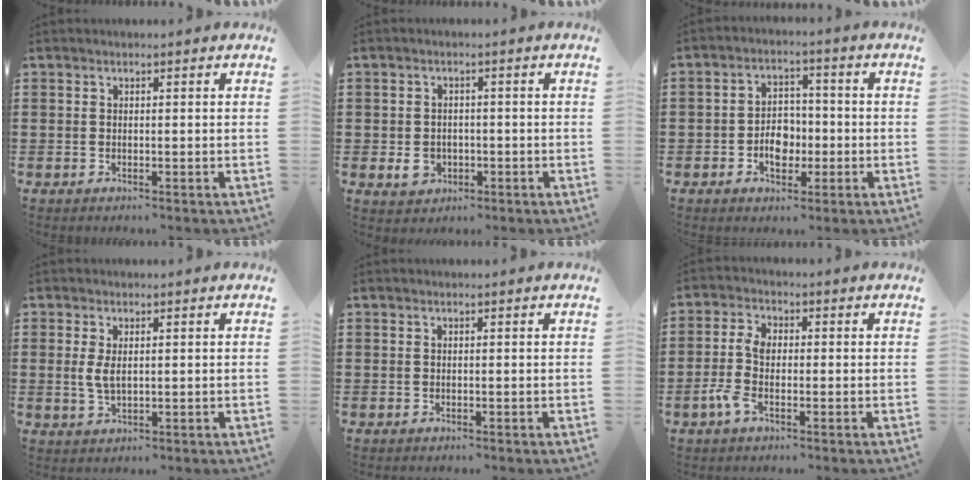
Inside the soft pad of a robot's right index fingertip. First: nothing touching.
{"total": 3.9, "force": [-1.1, 3.1, 2.1], "torque": [-0.035, 0.001, -0.023]}
{"total": 5.0, "force": [-1.5, 3.6, 3.0], "torque": [-0.045, 0.001, -0.031]}
{"total": 2.9, "force": [0.4, 1.2, 2.6], "torque": [-0.062, 0.001, 0.004]}
{"total": 0.0}
{"total": 4.4, "force": [-1.3, 2.3, 3.6], "torque": [-0.092, -0.002, -0.032]}